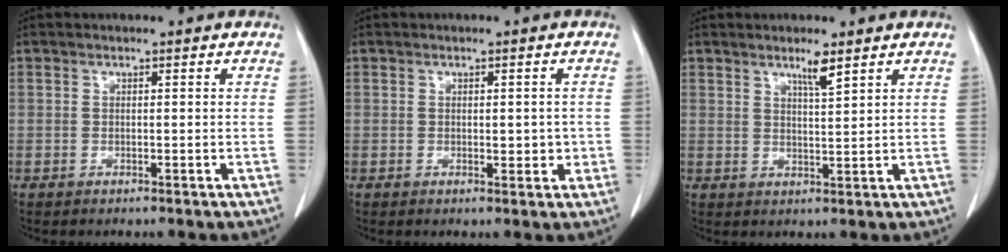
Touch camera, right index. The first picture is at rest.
{"total": 2.7, "force": [-0.2, 1.3, 2.3], "torque": [-0.030, 0.000, 0.002]}
{"total": 3.1, "force": [2.2, -0.2, 2.2], "torque": [-0.043, -0.006, 0.040]}